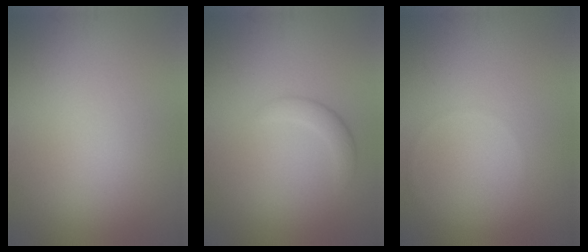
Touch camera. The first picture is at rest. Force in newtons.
{"total": 1.7, "press": 1.7, "slide": 0.1}
{"total": 0.6, "press": 0.6, "slide": 0.1}